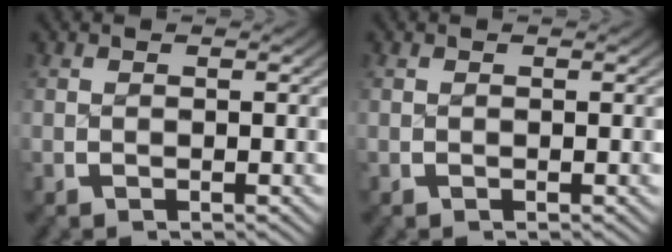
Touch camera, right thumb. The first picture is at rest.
{"total": 0.0}